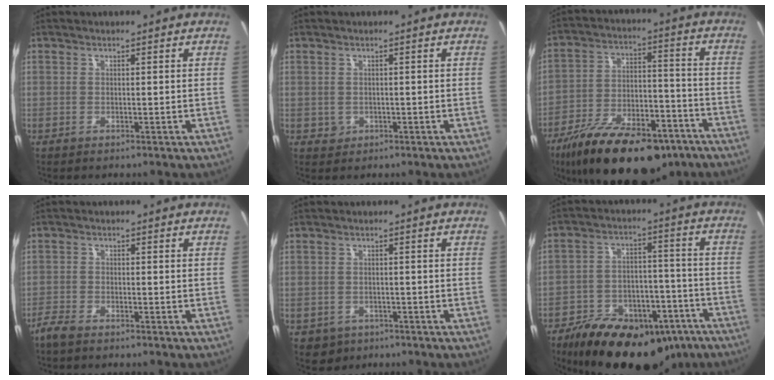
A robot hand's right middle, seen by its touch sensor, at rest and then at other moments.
{"total": 2.1, "force": [-0.1, 2.0, 0.6], "torque": [-0.009, 0.000, 0.002]}
{"total": 24.2, "force": [-16.7, 10.8, 13.8], "torque": [-0.253, -0.005, -0.243]}
{"total": 3.5, "force": [-3.0, 0.9, 1.6], "torque": [-0.049, -0.006, -0.062]}
{"total": 4.7, "force": [-2.0, 4.0, 1.6], "torque": [-0.040, -0.005, -0.022]}
{"total": 25.9, "force": [-17.6, 13.5, 13.4], "torque": [-0.244, 0.018, -0.229]}